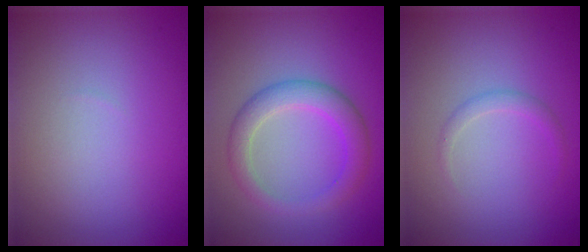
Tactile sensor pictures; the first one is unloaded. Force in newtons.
{"total": 3.5, "press": 3.5, "slide": 0.2}
{"total": 1.0, "press": 1.0, "slide": 0.1}